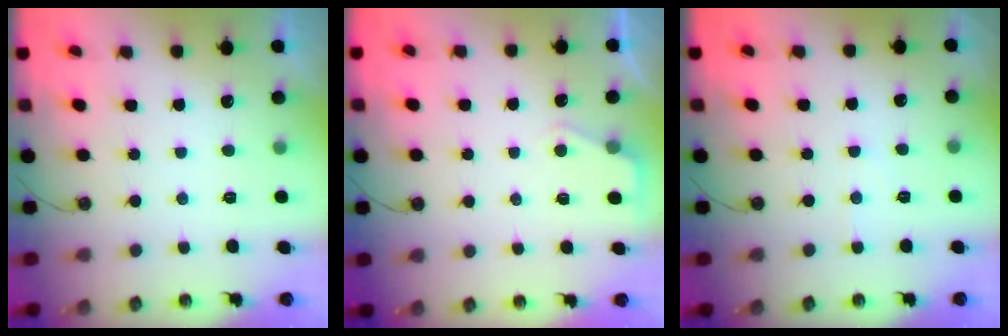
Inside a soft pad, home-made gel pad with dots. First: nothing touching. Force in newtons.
{"total": 2.7, "press": 2.7, "slide": 0.4}
{"total": 4.7, "press": 4.7, "slide": 0.5}